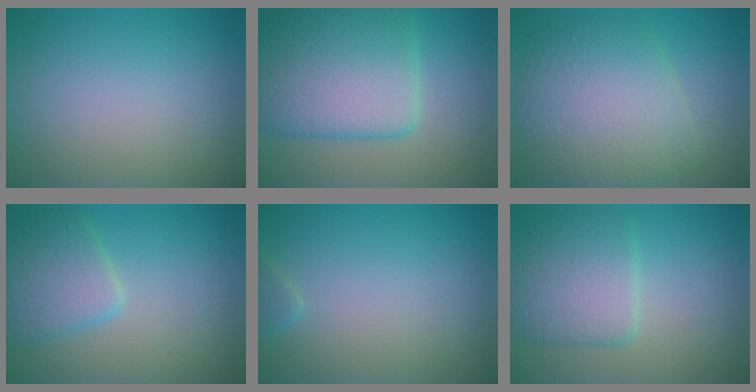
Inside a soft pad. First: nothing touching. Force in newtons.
{"total": 8.6, "press": 8.6, "slide": 0.3}
{"total": 7.7, "press": 7.7, "slide": 0.1}
{"total": 3.7, "press": 3.7, "slide": 0.1}
{"total": 0.7, "press": 0.7, "slide": 0.0}
{"total": 4.6, "press": 4.6, "slide": 0.4}